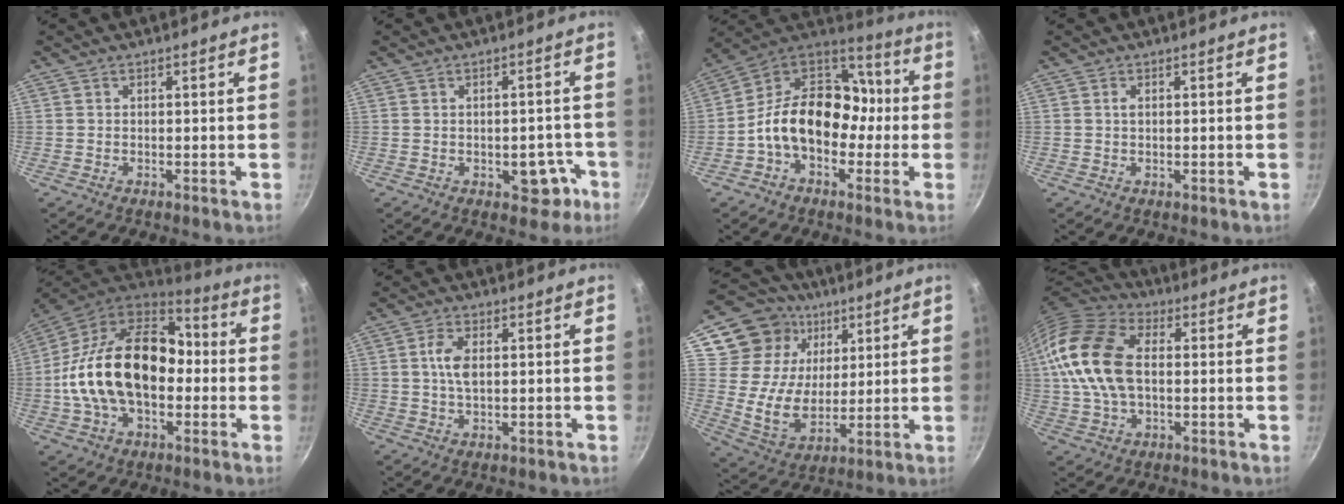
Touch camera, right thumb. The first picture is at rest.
{"total": 6.1, "force": [-2.4, 3.8, 4.1], "torque": [-0.019, 0.022, -0.024]}
{"total": 18.4, "force": [-2.8, 13.5, 12.2], "torque": [-0.148, 0.063, -0.065]}
{"total": 1.0, "force": [0.3, 0.5, 0.8], "torque": [-0.014, 0.001, 0.003]}
{"total": 25.1, "force": [-1.4, 16.3, 19.0], "torque": [-0.311, 0.050, -0.033]}
{"total": 4.9, "force": [0.7, 2.5, 4.1], "torque": [-0.083, 0.005, 0.012]}
{"total": 18.4, "force": [7.4, 14.6, 8.4], "torque": [-0.122, -0.020, 0.138]}
{"total": 17.7, "force": [1.2, 11.1, 13.7], "torque": [-0.261, 0.025, 0.010]}